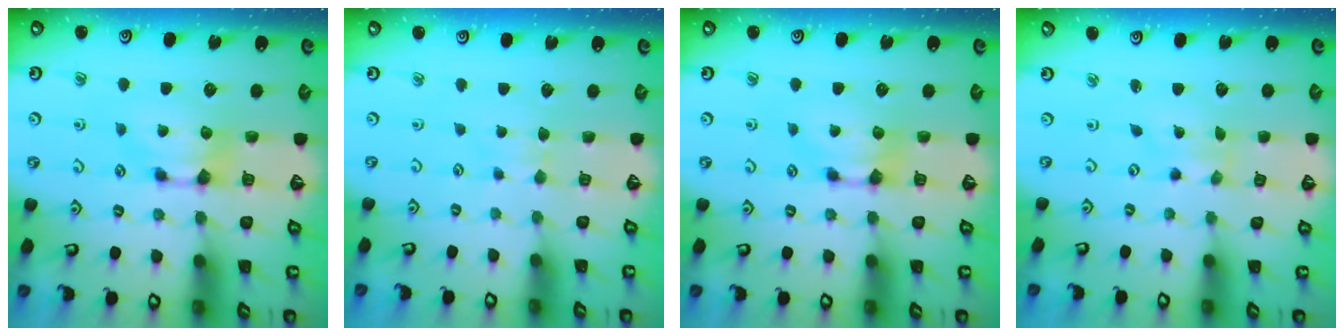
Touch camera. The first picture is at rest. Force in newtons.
{"total": 2.1, "press": 2.1, "slide": 0.3}
{"total": 0.0}
{"total": 4.5, "press": 4.4, "slide": 1.1}